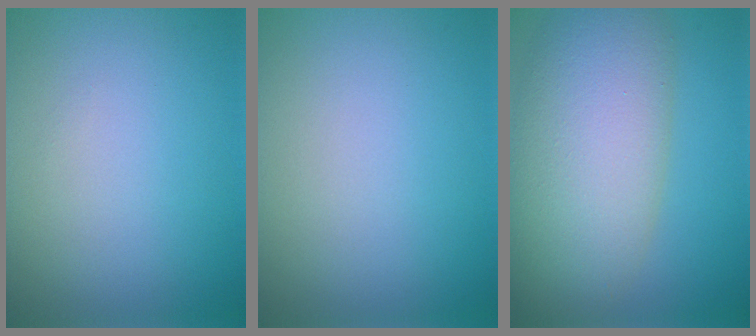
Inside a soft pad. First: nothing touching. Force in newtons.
{"total": 0.0}
{"total": 10.6, "press": 10.6, "slide": 0.5}